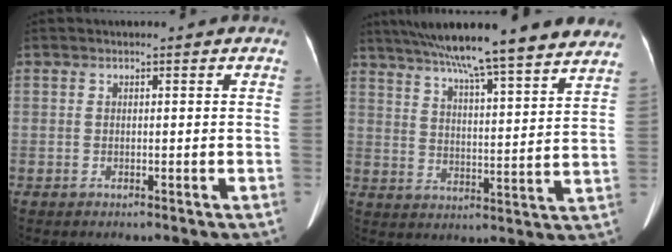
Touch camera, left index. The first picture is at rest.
{"total": 24.1, "force": [20.5, 1.3, 12.5], "torque": [-0.198, 0.003, 0.281]}